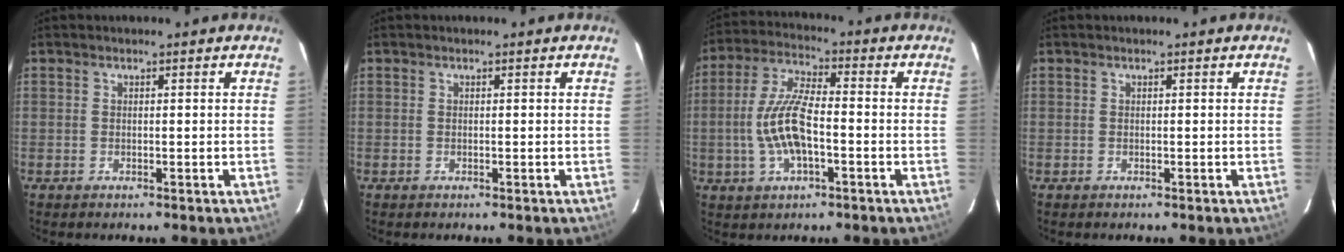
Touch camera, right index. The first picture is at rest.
{"total": 0.0}
{"total": 11.0, "force": [-2.4, 3.6, 10.1], "torque": [-0.208, 0.004, -0.044]}
{"total": 0.0}